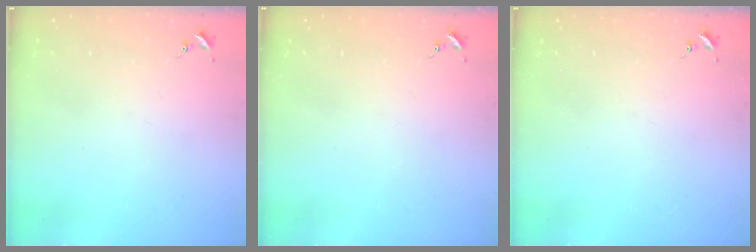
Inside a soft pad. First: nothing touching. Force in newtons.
{"total": 0.0}
{"total": 0.0}